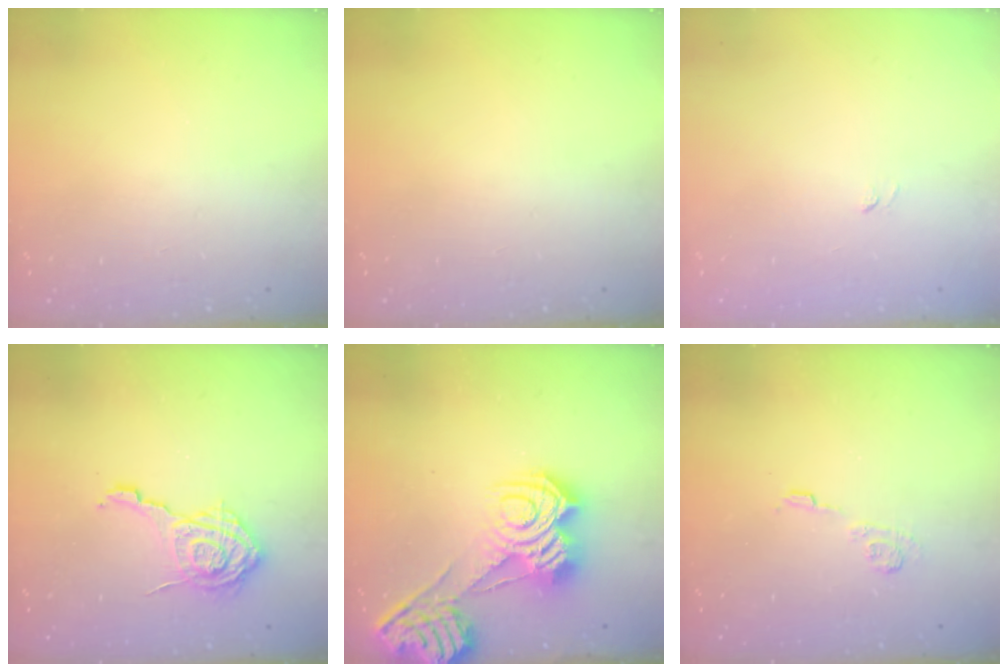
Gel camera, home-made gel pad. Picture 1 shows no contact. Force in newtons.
{"total": 0.0}
{"total": 3.3, "press": 3.1, "slide": 1.0}
{"total": 12.2, "press": 12.2, "slide": 0.6}
{"total": 12.3, "press": 12.2, "slide": 1.2}
{"total": 5.2, "press": 5.1, "slide": 0.9}